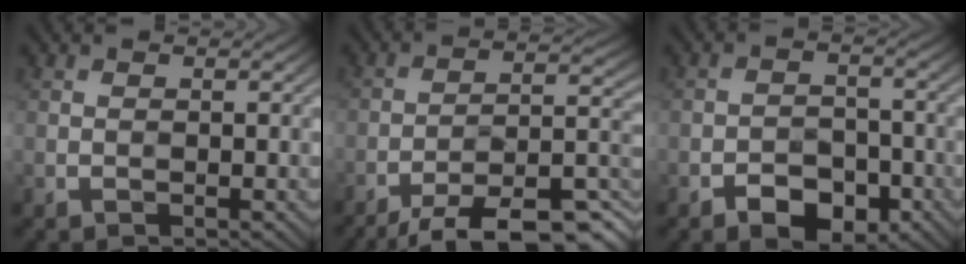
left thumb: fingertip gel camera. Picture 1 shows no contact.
{"total": 13.9, "force": [-10.6, 3.4, 8.4], "torque": [-0.138, 0.003, -0.167]}
{"total": 5.0, "force": [-3.2, 2.8, 2.7], "torque": [-0.041, 0.001, -0.053]}